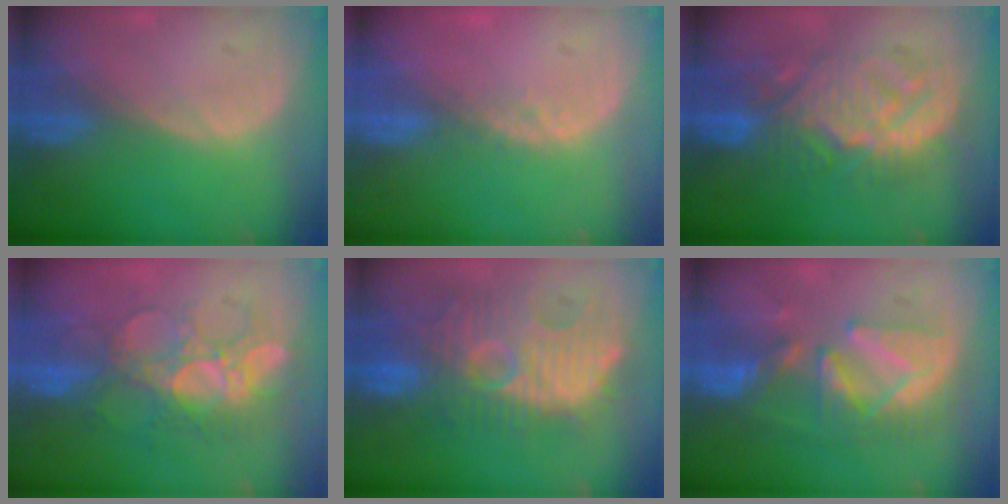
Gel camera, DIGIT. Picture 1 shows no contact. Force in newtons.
{"total": 1.8, "press": 1.5, "slide": 1.0}
{"total": 9.6, "press": 9.6, "slide": 0.4}
{"total": 9.2, "press": 8.6, "slide": 3.4}
{"total": 11.7, "press": 11.5, "slide": 2.4}
{"total": 8.6, "press": 8.5, "slide": 1.5}